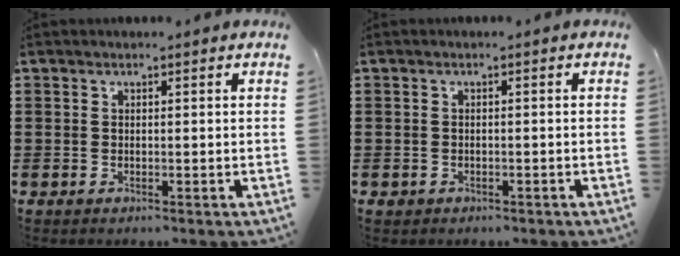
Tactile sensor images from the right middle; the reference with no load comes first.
{"total": 0.7, "force": [-0.5, 0.5, 0.0], "torque": [-0.003, 0.001, -0.012]}